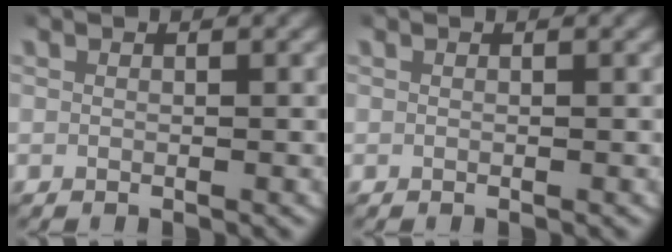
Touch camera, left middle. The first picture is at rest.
{"total": 0.0}